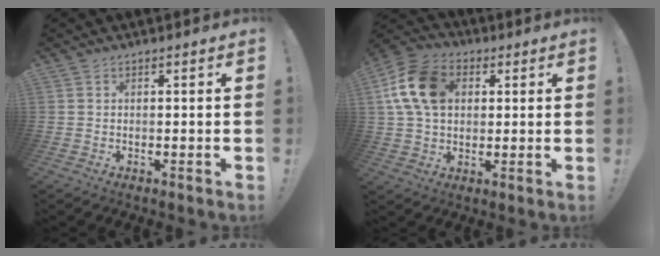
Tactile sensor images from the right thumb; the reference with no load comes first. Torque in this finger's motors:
{"motor_torque": [1.20, 2.88, 0.21, 0.12, 0.49]}